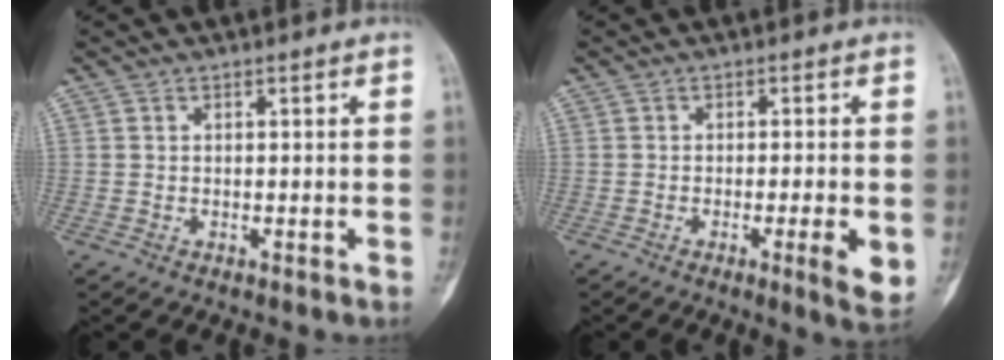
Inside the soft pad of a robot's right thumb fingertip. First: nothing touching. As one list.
[{"total": 5.3, "force": [-1.3, 0.8, 5.1], "torque": [-0.075, -0.010, -0.019]}]